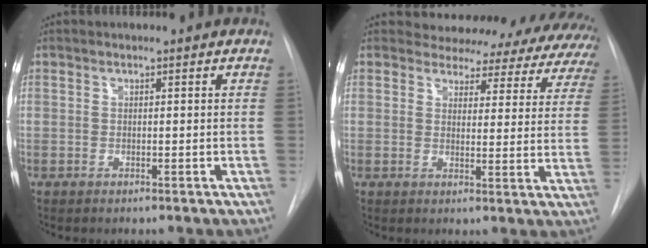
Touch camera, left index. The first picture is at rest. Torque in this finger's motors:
{"motor_torque": [0.48, -1.10, 0.22, -0.01]}